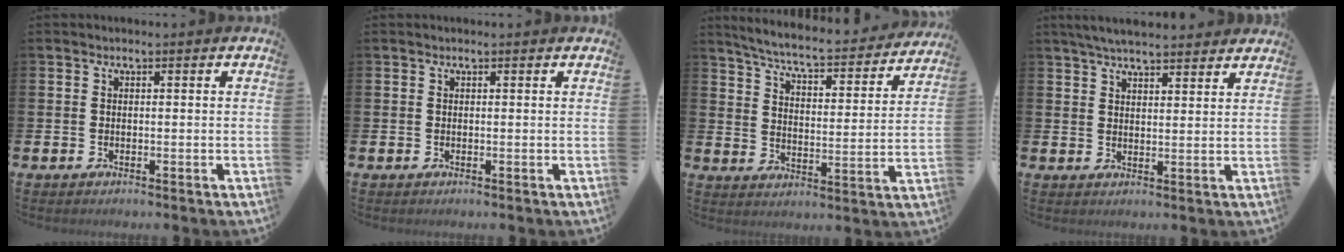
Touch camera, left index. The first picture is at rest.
{"total": 0.0}
{"total": 6.1, "force": [5.6, 0.5, 2.3], "torque": [-0.067, -0.046, 0.088]}
{"total": 5.0, "force": [4.8, 0.6, 1.3], "torque": [-0.031, -0.016, 0.087]}